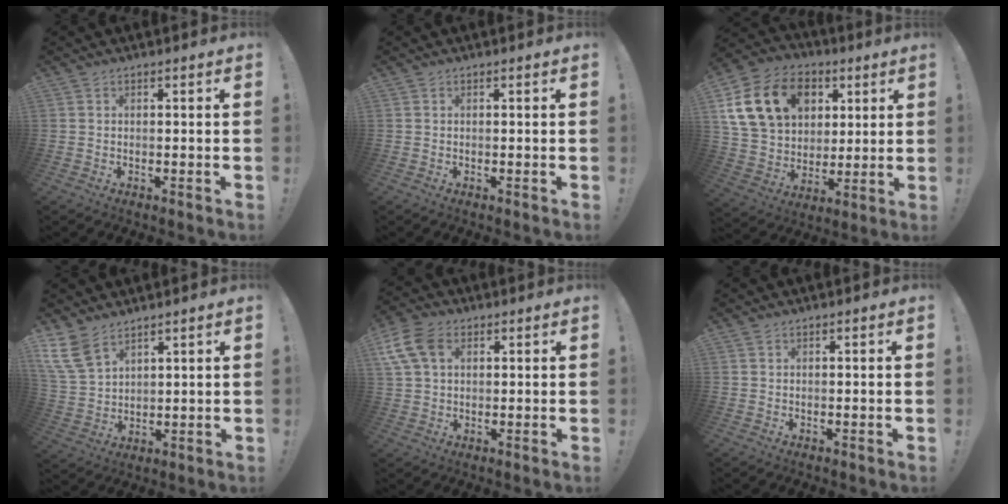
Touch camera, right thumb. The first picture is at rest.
{"total": 0.0}
{"total": 20.7, "force": [7.7, 15.5, 11.3], "torque": [-0.205, -0.017, 0.163]}
{"total": 10.9, "force": [7.5, 5.9, 5.2], "torque": [-0.110, -0.036, 0.152]}
{"total": 10.7, "force": [3.8, 7.4, 6.8], "torque": [-0.134, 0.000, 0.075]}
{"total": 0.6, "force": [0.4, 0.4, 0.2], "torque": [0.003, -0.002, 0.007]}